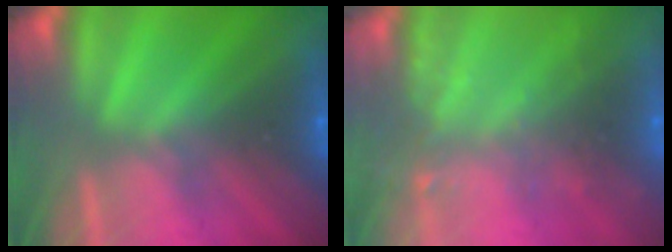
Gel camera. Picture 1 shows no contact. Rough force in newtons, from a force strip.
{"total": 9.0}